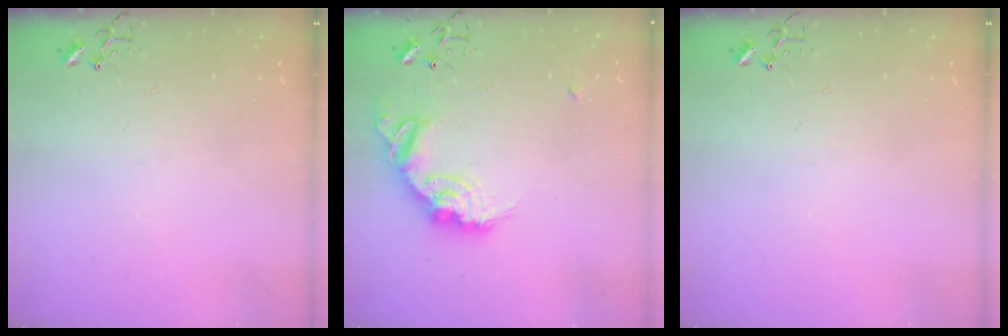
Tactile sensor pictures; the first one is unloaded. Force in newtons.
{"total": 16.1, "press": 16.1, "slide": 1.0}
{"total": 0.0}